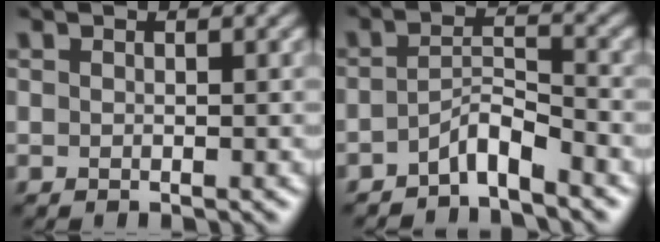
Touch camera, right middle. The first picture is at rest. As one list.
[{"total": 2.8, "force": [-2.2, 0.5, 1.7], "torque": [-0.029, 0.010, -0.046]}]